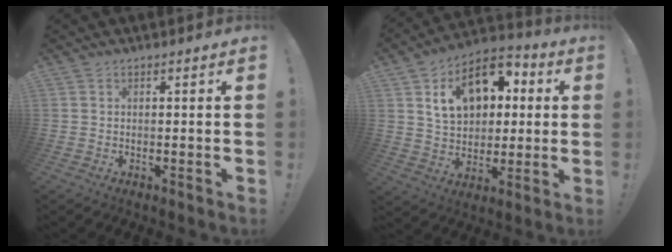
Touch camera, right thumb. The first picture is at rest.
{"total": 17.7, "force": [6.0, 12.6, 10.8], "torque": [-0.157, -0.008, 0.113]}